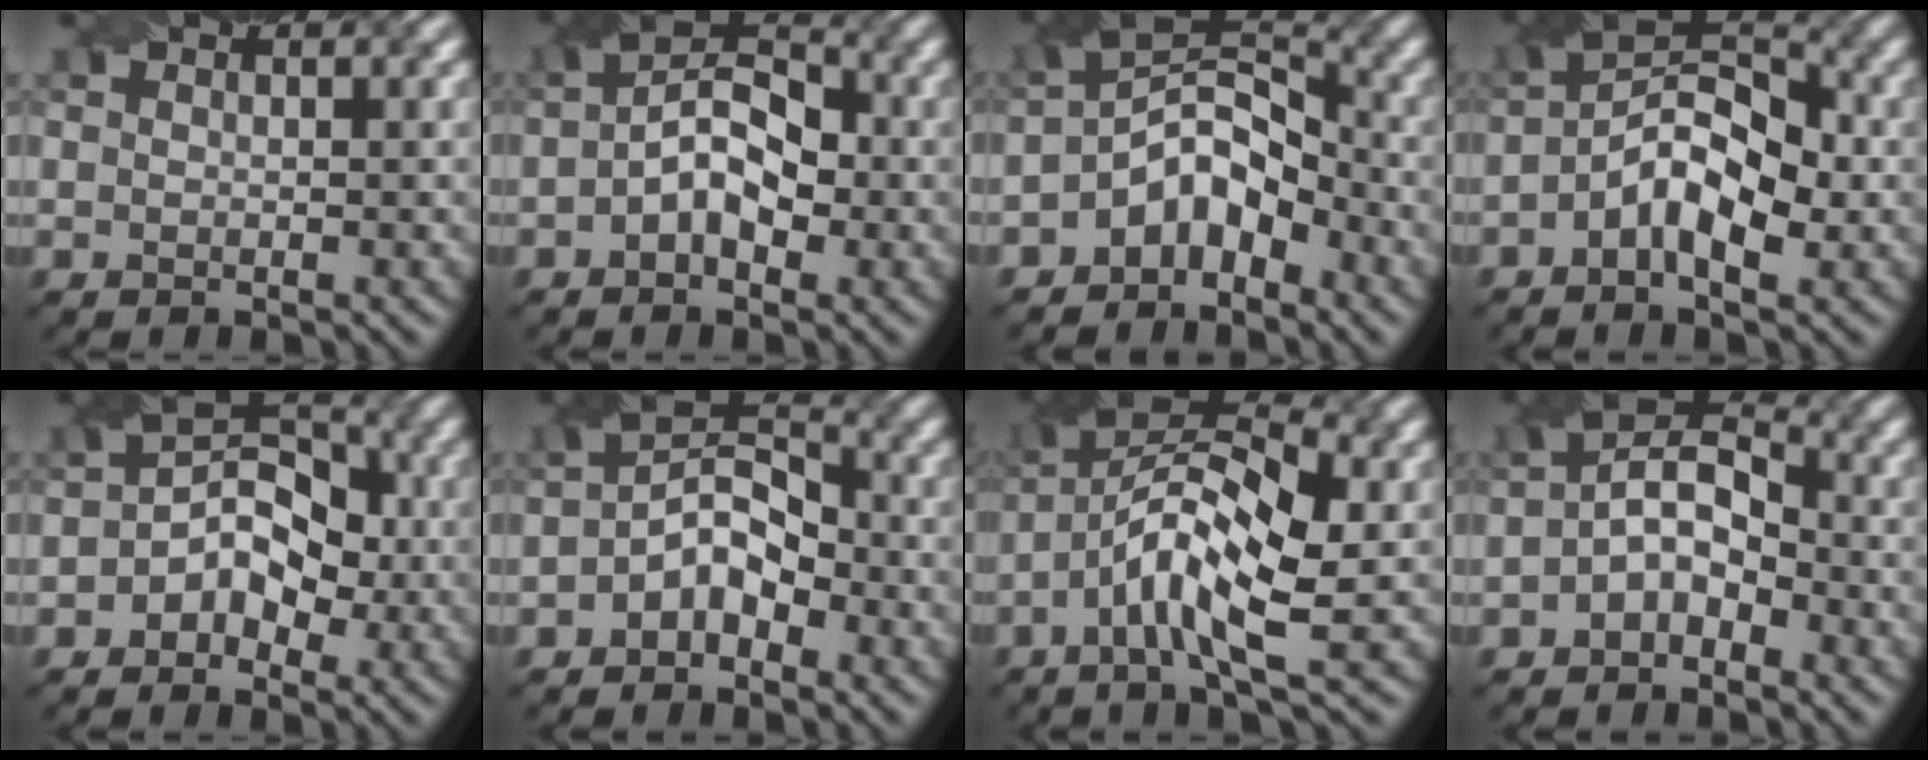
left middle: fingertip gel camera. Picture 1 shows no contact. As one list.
[{"total": 5.5, "force": [-0.5, 3.4, 4.4], "torque": [-0.068, 0.012, -0.016]}, {"total": 6.0, "force": [-3.0, 3.5, 3.9], "torque": [-0.054, 0.012, -0.067]}, {"total": 7.1, "force": [-1.2, 3.5, 6.1], "torque": [-0.106, 0.019, -0.031]}, {"total": 5.2, "force": [-0.9, 3.7, 3.5], "torque": [-0.035, 0.013, -0.024]}, {"total": 4.6, "force": [-1.6, 2.9, 3.3], "torque": [-0.053, 0.010, -0.035]}, {"total": 9.4, "force": [-1.9, 3.1, 8.6], "torque": [-0.157, 0.022, -0.047]}, {"total": 4.8, "force": [-1.0, 3.0, 3.7], "torque": [-0.064, 0.013, -0.026]}]